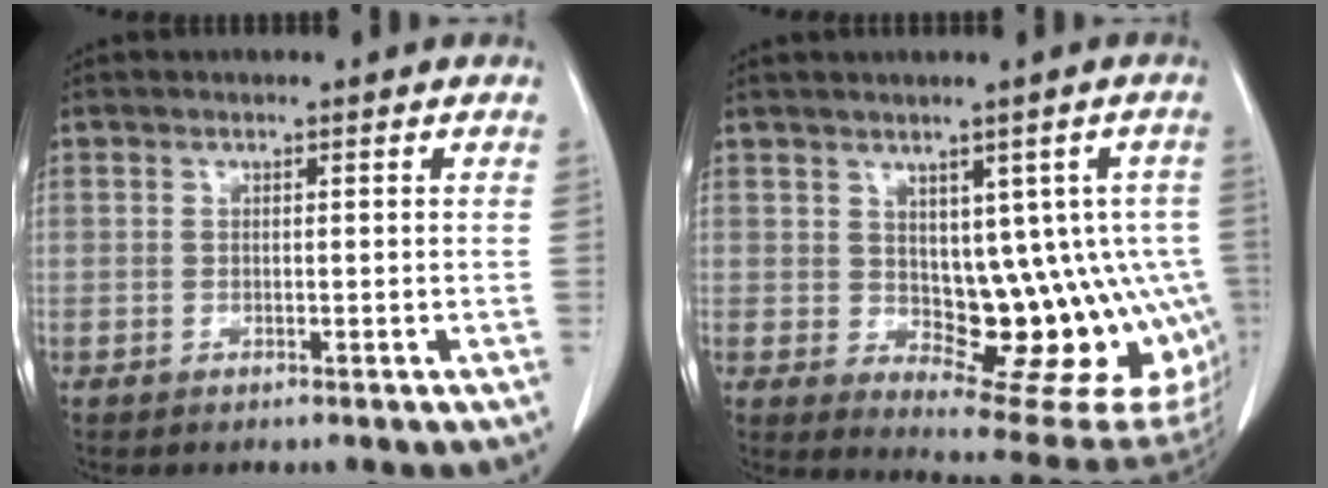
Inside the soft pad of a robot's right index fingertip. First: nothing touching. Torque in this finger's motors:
{"motor_torque": [0.73, 0.34, 0.17, 0.07]}